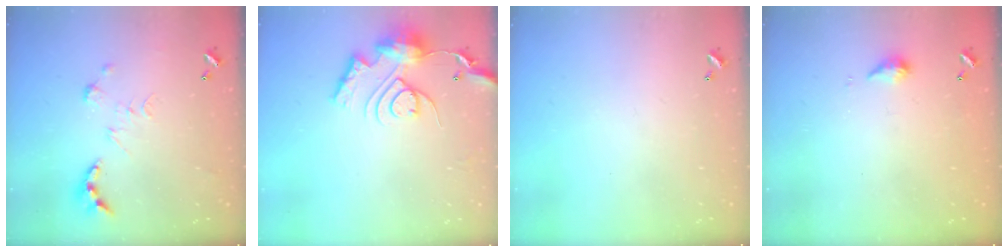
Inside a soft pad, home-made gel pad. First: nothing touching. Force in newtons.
{"total": 14.9, "press": 14.8, "slide": 1.6}
{"total": 0.0}
{"total": 4.4, "press": 4.3, "slide": 0.8}